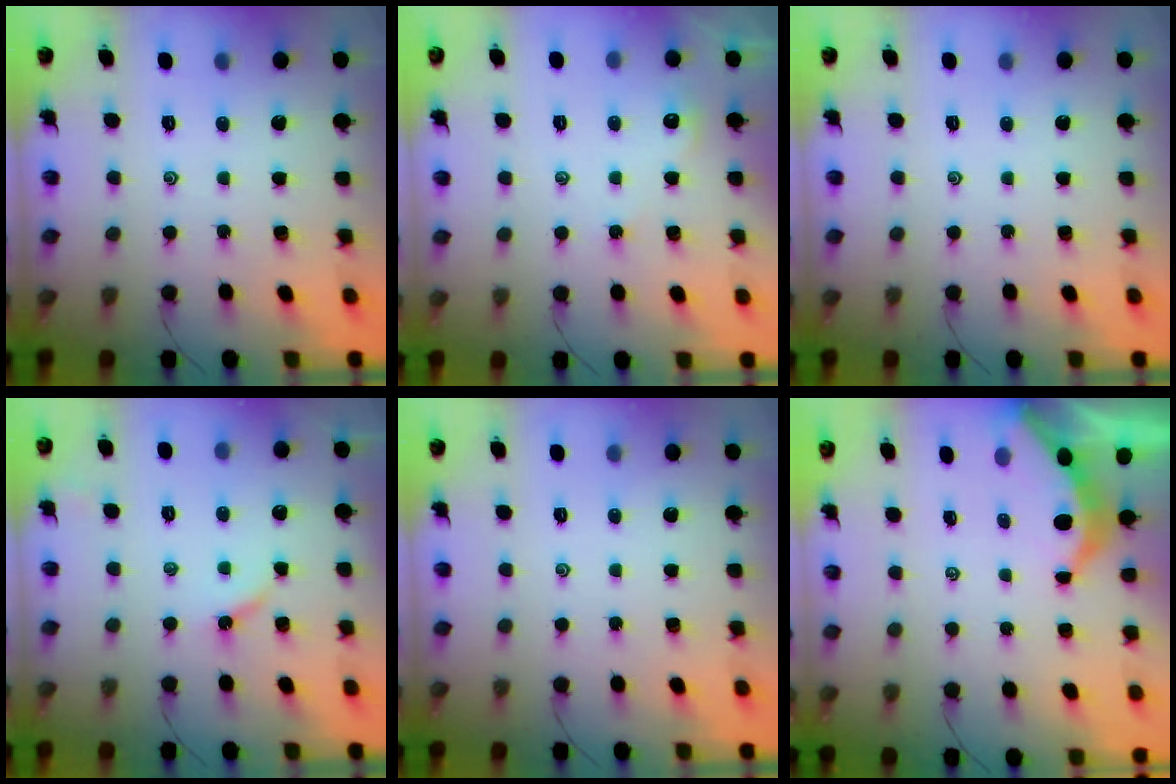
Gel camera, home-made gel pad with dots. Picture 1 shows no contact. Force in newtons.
{"total": 2.9, "press": 2.9, "slide": 0.4}
{"total": 0.0}
{"total": 3.4, "press": 3.4, "slide": 0.3}
{"total": 0.0}
{"total": 3.8, "press": 3.8, "slide": 0.4}